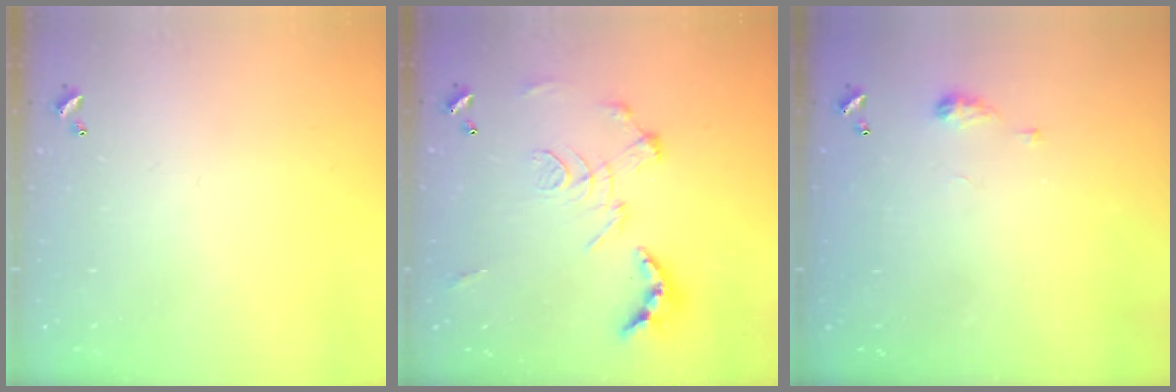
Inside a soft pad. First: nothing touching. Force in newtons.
{"total": 2.9, "press": 2.3, "slide": 1.7}
{"total": 4.8, "press": 4.7, "slide": 0.6}